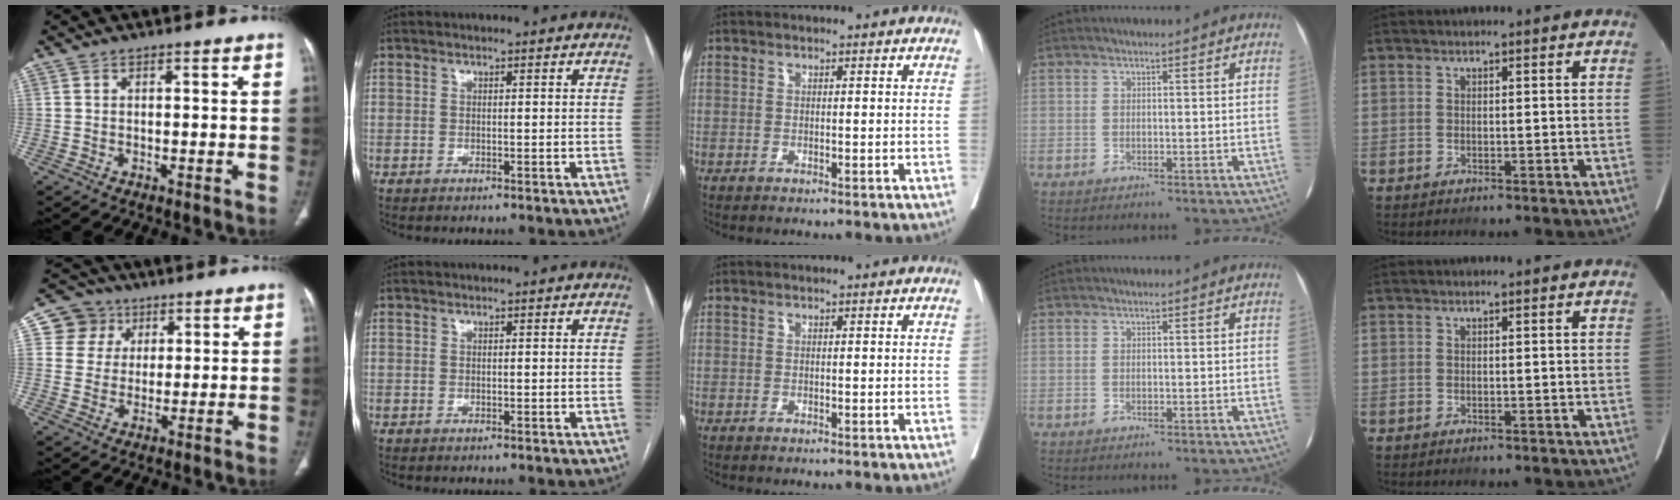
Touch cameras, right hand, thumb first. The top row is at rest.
{"thumb": {"total": 7.5, "force": [2.9, 6.9, 0.9], "torque": [0.019, -0.006, 0.049]}}